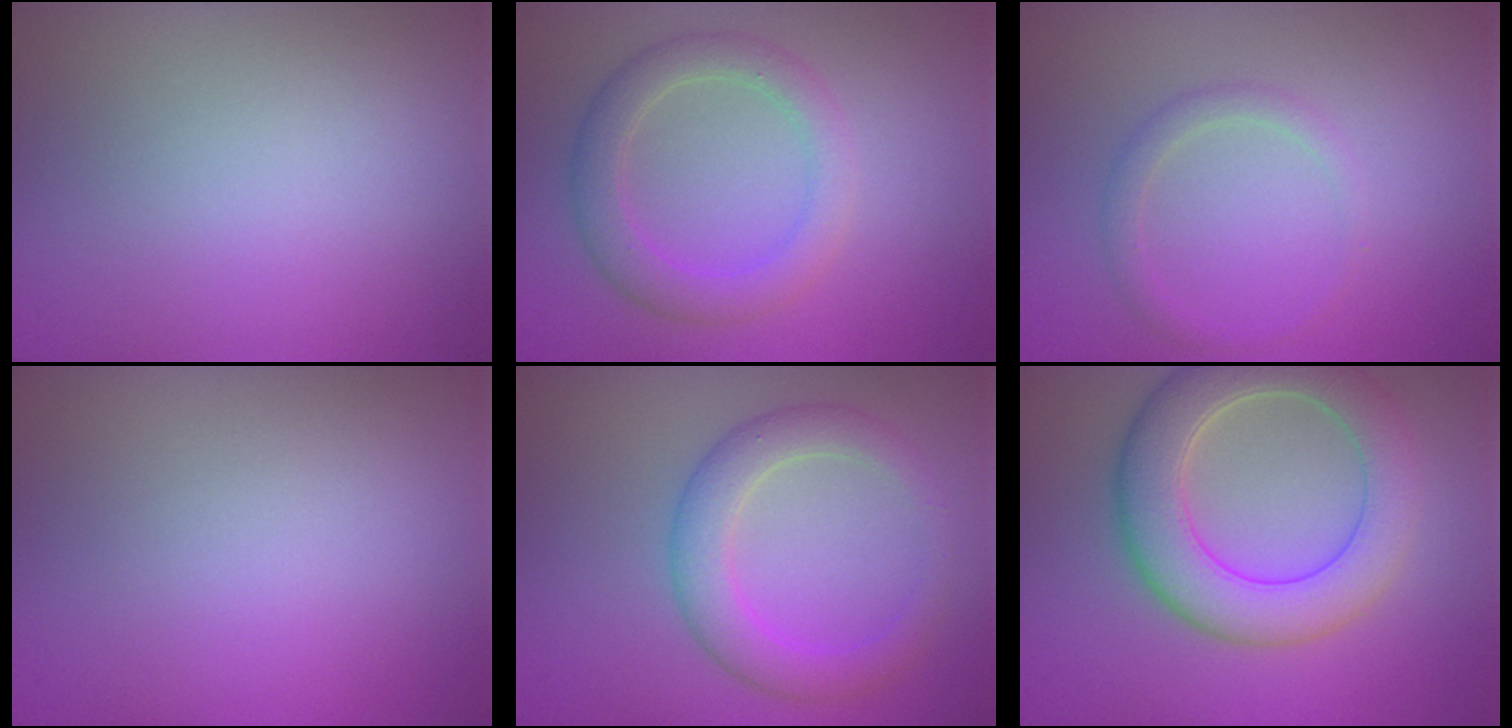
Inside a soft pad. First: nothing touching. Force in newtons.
{"total": 3.5, "press": 3.5, "slide": 0.1}
{"total": 1.5, "press": 1.5, "slide": 0.2}
{"total": 0.0}
{"total": 4.0, "press": 4.0, "slide": 0.1}
{"total": 7.1, "press": 7.1, "slide": 0.3}